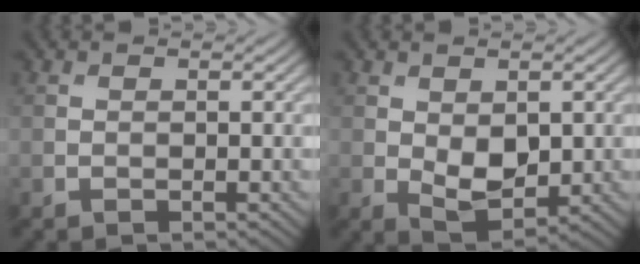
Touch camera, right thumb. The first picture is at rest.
{"total": 4.3, "force": [0.1, 2.7, 3.4], "torque": [-0.065, -0.009, 0.011]}